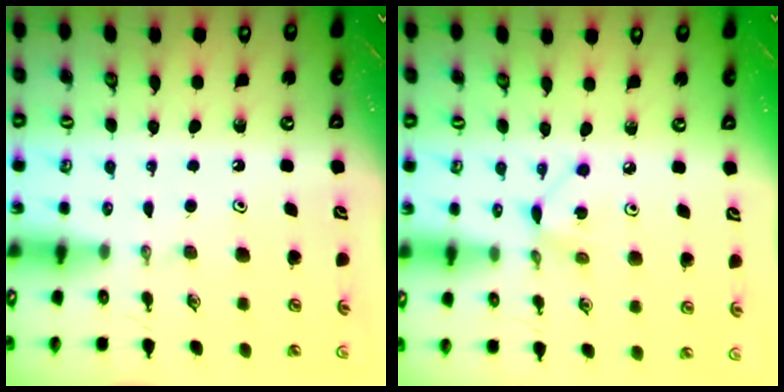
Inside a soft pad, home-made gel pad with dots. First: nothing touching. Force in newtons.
{"total": 5.4, "press": 5.3, "slide": 0.5}